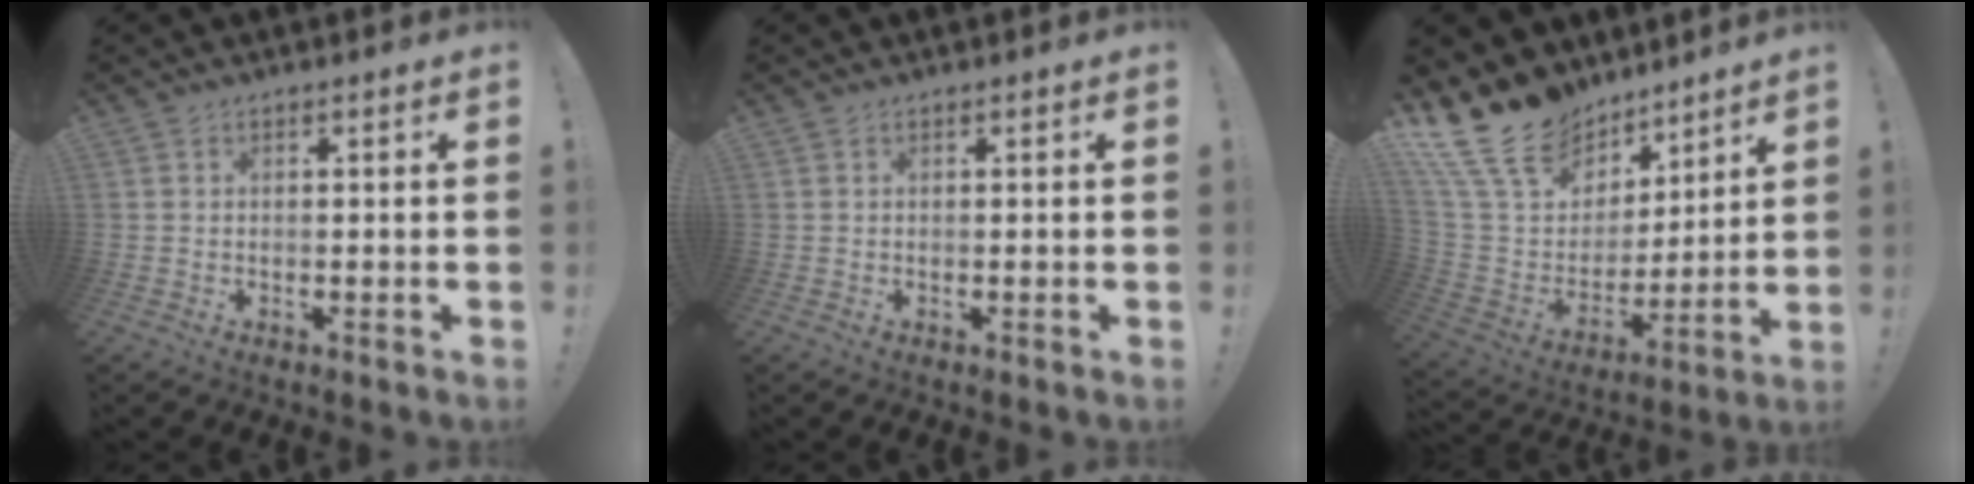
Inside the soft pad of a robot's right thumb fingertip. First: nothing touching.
{"total": 0.0}
{"total": 19.5, "force": [14.0, 11.5, 7.1], "torque": [-0.140, -0.092, 0.280]}